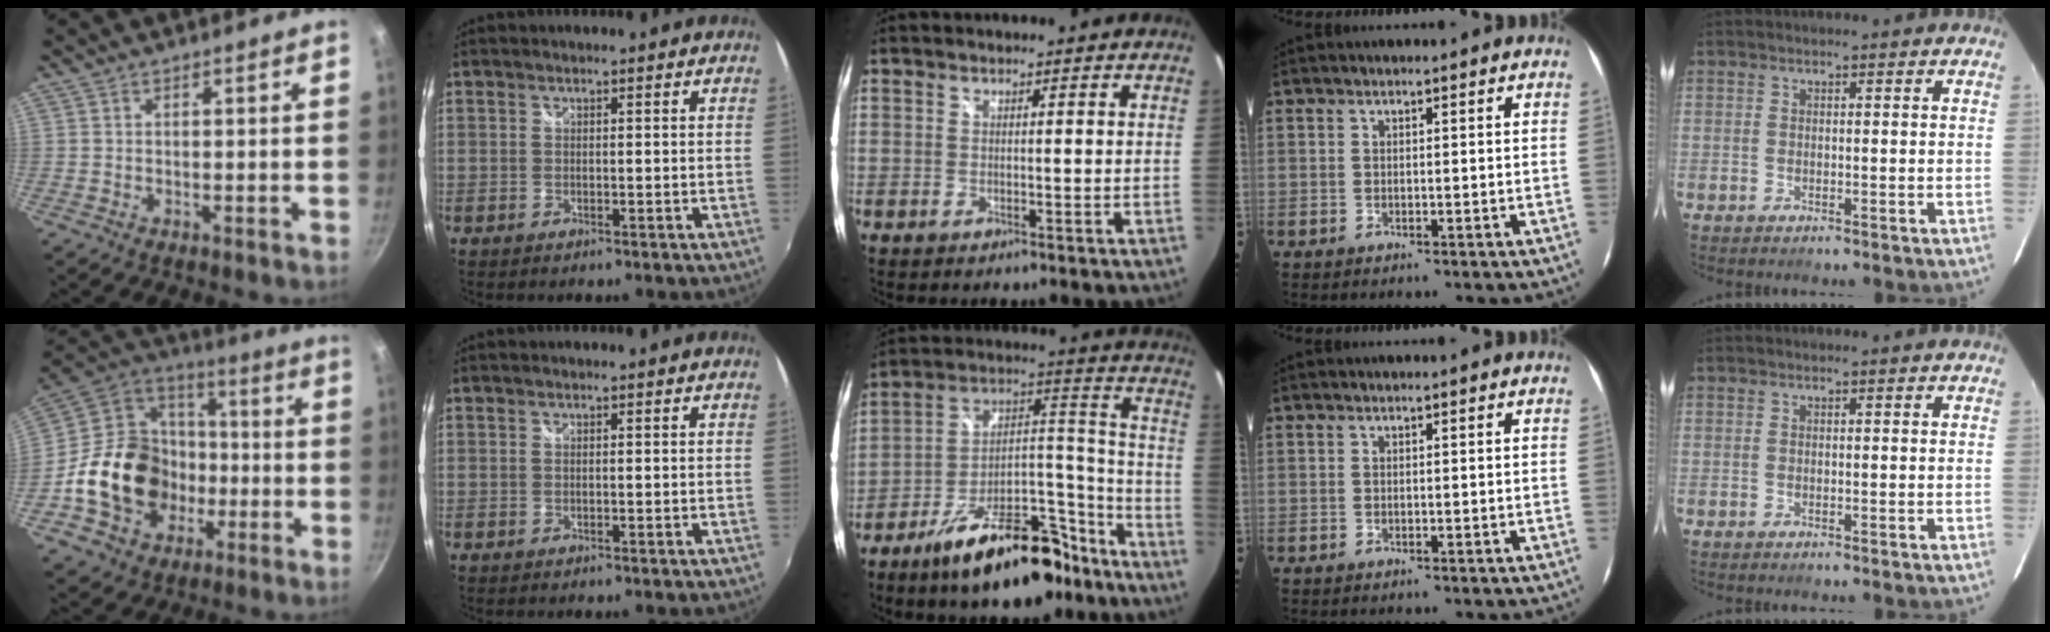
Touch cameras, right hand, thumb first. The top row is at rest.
{"thumb": {"total": 22.2, "force": [-5.2, 17.8, 12.2], "torque": [-0.192, 0.056, -0.083]}, "middle": {"total": 21.6, "force": [-15.3, 9.0, 12.4], "torque": [-0.182, 0.041, -0.222]}}